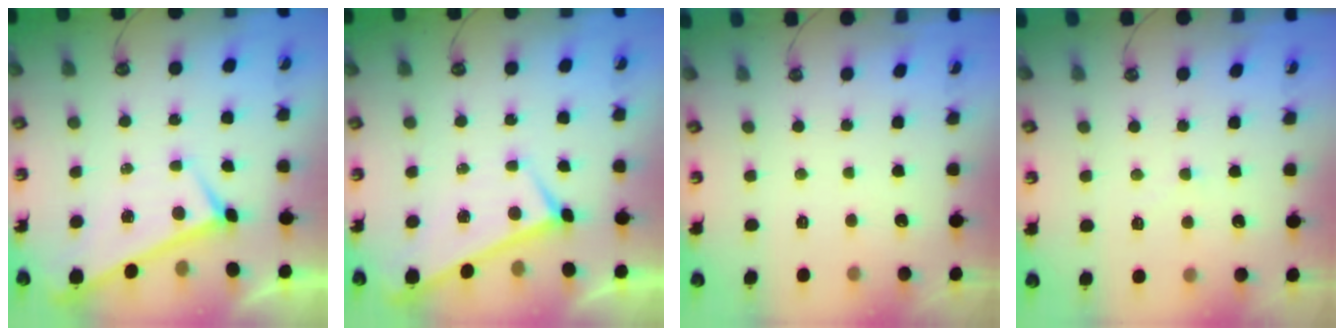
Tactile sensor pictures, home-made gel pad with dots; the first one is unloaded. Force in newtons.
{"total": 0.0}
{"total": 0.0}
{"total": 3.8, "press": 3.7, "slide": 0.5}